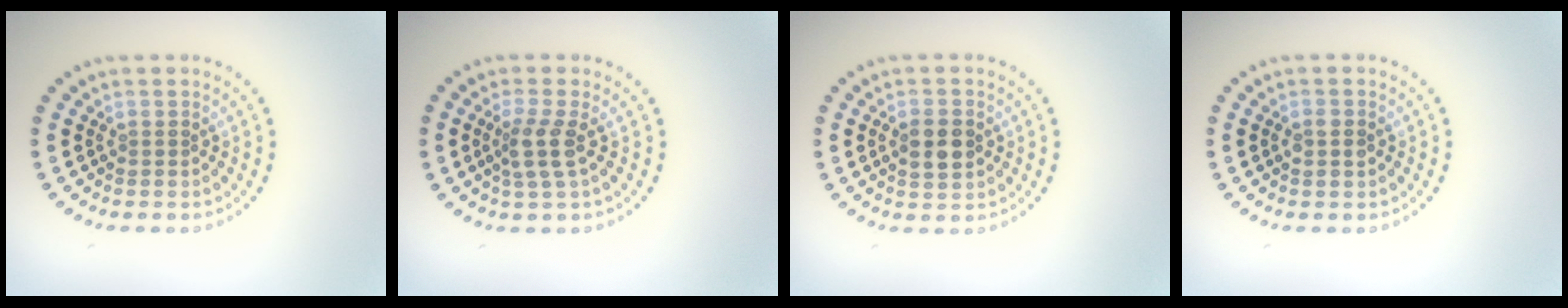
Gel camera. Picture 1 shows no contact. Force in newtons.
{"total": 2.3, "press": 1.8, "slide": 1.4}
{"total": 2.8, "press": 2.8, "slide": 0.2}
{"total": 1.6, "press": 1.6, "slide": 0.1}